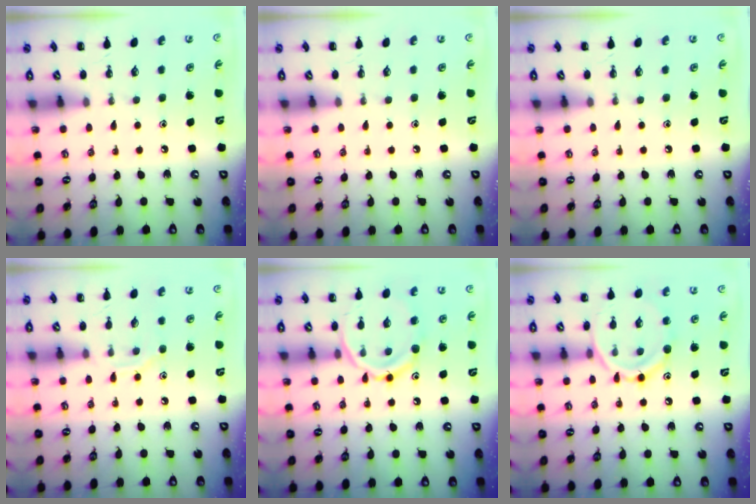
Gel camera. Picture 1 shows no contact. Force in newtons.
{"total": 0.0}
{"total": 0.0}
{"total": 6.6, "press": 6.6, "slide": 1.1}
{"total": 13.1, "press": 13.0, "slide": 1.1}
{"total": 12.4, "press": 12.3, "slide": 1.1}